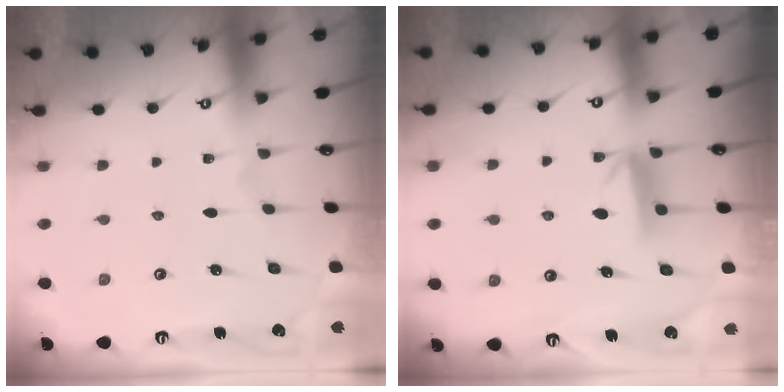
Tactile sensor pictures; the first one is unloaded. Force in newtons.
{"total": 6.2, "press": 6.2, "slide": 0.6}